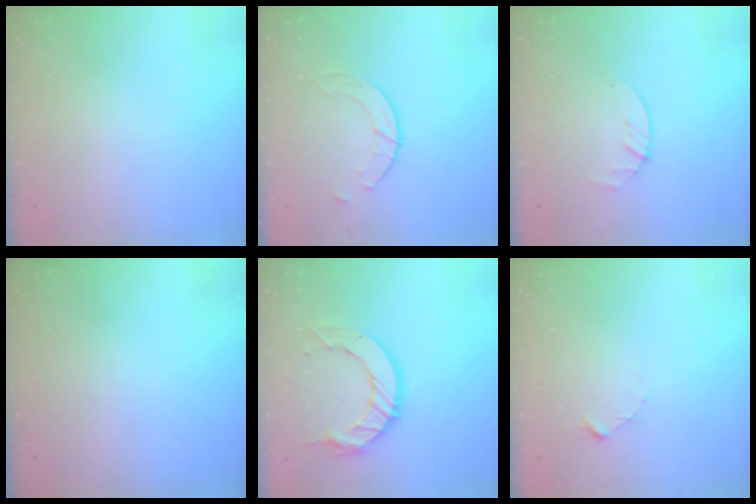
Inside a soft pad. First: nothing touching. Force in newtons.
{"total": 4.1, "press": 4.1, "slide": 0.4}
{"total": 2.9, "press": 2.9, "slide": 0.4}
{"total": 0.0}
{"total": 12.5, "press": 12.4, "slide": 0.9}
{"total": 2.9, "press": 2.9, "slide": 0.3}